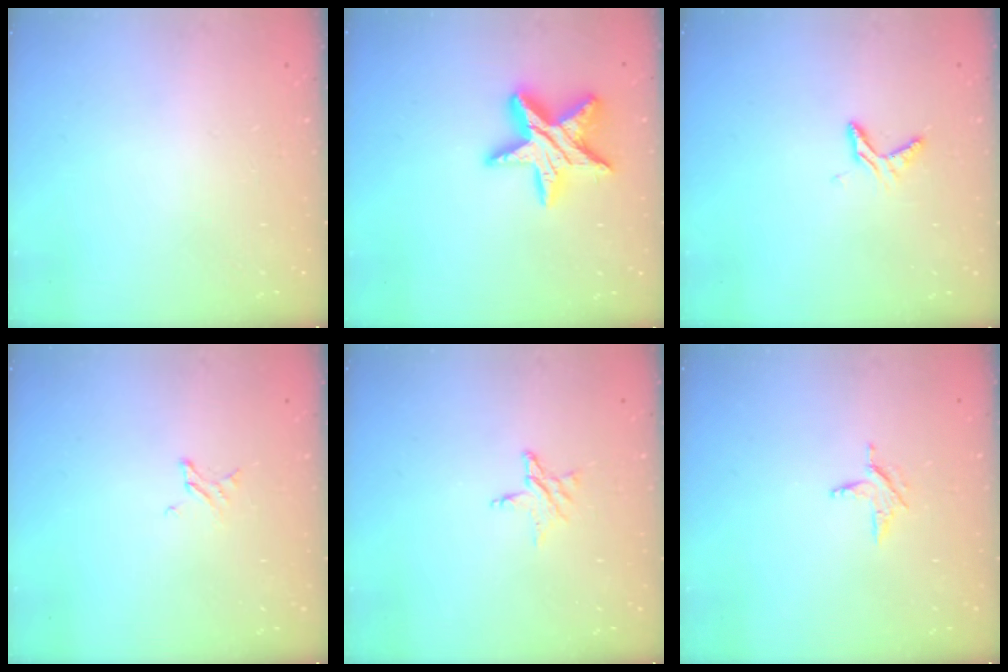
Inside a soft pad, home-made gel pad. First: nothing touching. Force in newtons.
{"total": 15.3, "press": 15.2, "slide": 1.3}
{"total": 5.8, "press": 5.8, "slide": 0.4}
{"total": 1.6, "press": 1.6, "slide": 0.2}
{"total": 5.6, "press": 5.5, "slide": 0.5}
{"total": 4.1, "press": 4.1, "slide": 0.4}